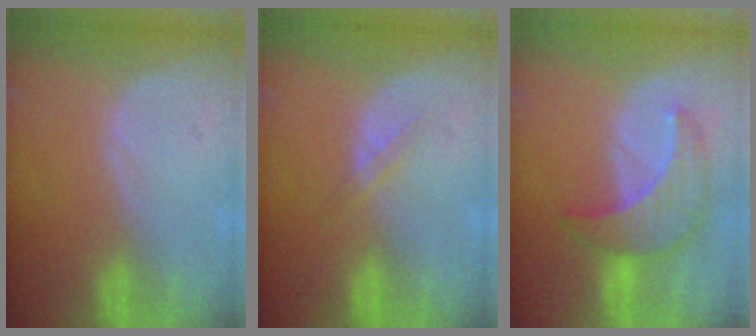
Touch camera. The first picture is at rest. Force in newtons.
{"total": 1.5, "press": 1.5, "slide": 0.1}
{"total": 7.3, "press": 7.3, "slide": 0.2}